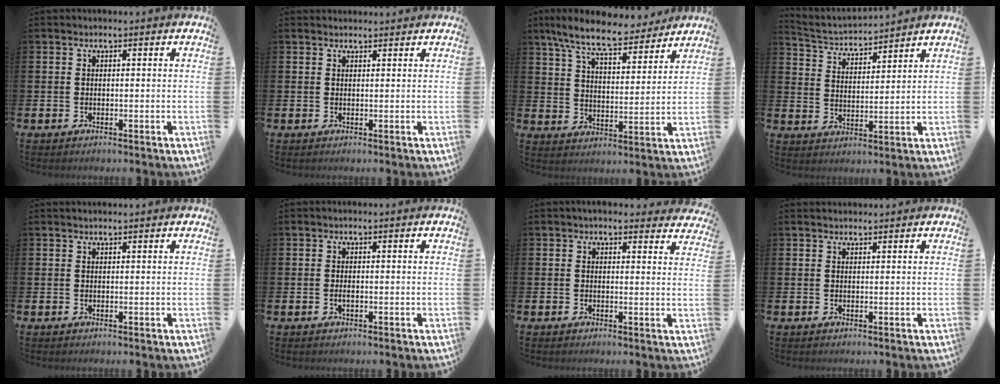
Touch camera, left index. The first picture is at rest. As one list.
[{"total": 1.1, "force": [1.1, 0.3, 0.0], "torque": [0.012, -0.002, 0.018]}, {"total": 9.5, "force": [8.5, 1.8, 3.8], "torque": [-0.098, -0.041, 0.151]}, {"total": 3.7, "force": [3.6, 0.7, 0.1], "torque": [-0.020, -0.030, 0.061]}, {"total": 0.8, "force": [0.8, 0.1, 0.1], "torque": [0.012, -0.004, 0.012]}, {"total": 0.7, "force": [-0.1, 0.3, 0.6], "torque": [-0.013, 0.000, -0.003]}, {"total": 2.7, "force": [2.6, 0.7, 0.1], "torque": [0.006, -0.016, 0.046]}, {"total": 1.1, "force": [1.0, 0.2, 0.0], "torque": [0.014, -0.004, 0.017]}]